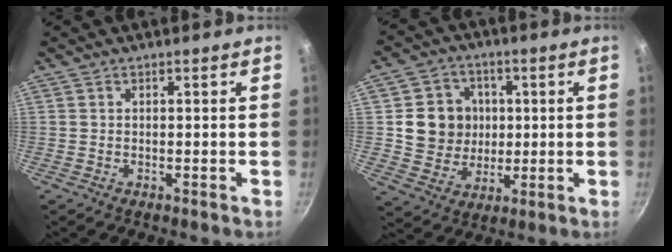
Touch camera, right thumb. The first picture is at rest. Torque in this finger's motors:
{"motor_torque": [1.48, 1.41, 0.68, -0.37, 0.17]}